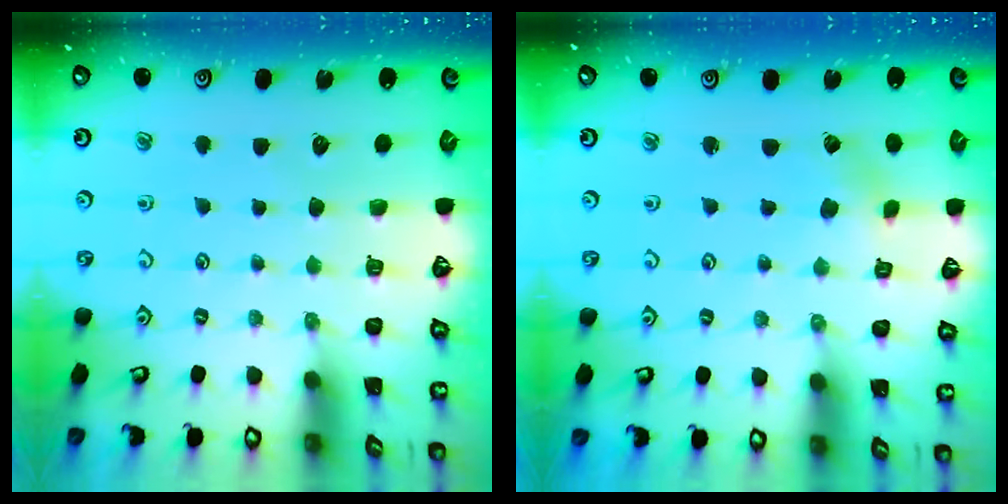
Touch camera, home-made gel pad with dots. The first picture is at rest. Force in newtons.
{"total": 1.4, "press": 1.4, "slide": 0.1}